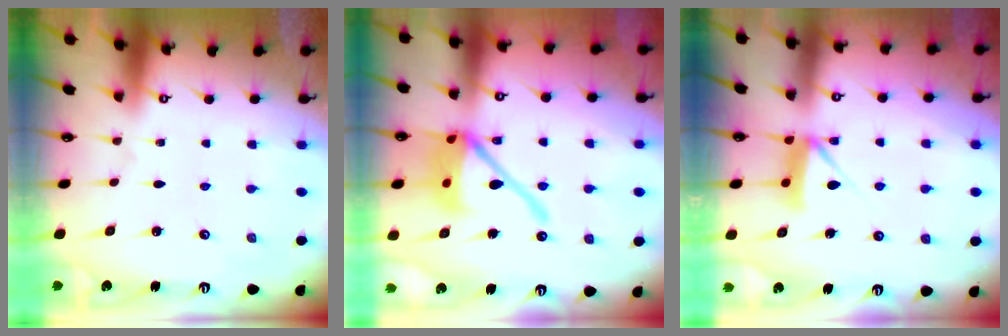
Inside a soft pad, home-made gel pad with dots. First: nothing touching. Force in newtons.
{"total": 14.4, "press": 14.2, "slide": 1.9}
{"total": 8.5, "press": 8.5, "slide": 0.7}